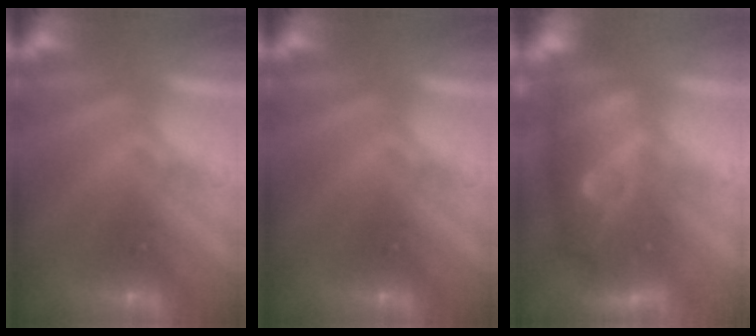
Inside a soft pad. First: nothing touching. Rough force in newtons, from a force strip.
{"total": 0.0}
{"total": 7.8}